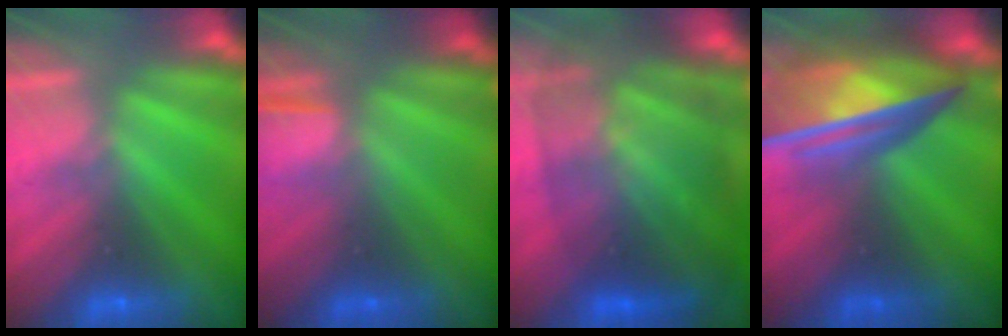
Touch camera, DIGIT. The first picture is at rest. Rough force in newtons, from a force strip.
{"total": 1.3}
{"total": 10.3}
{"total": 7.3}